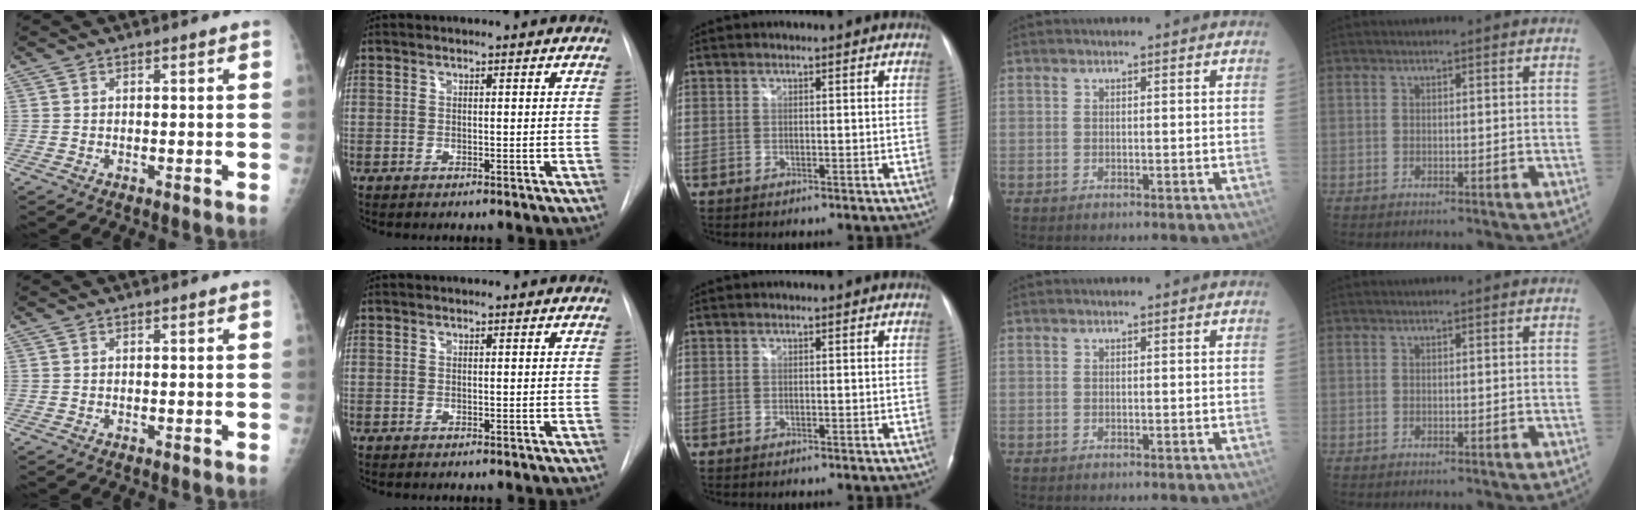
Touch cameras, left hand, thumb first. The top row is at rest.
{}